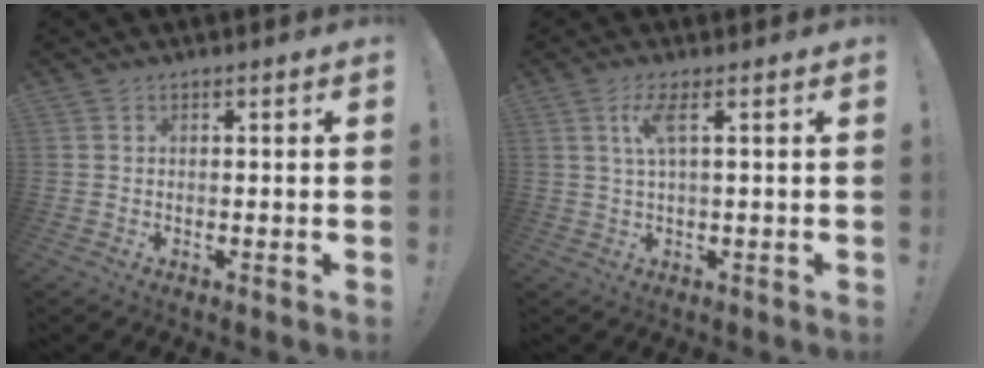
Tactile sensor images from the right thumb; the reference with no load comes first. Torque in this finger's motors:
{"motor_torque": [-0.09, 0.10, 0.21, 0.00, 0.14]}